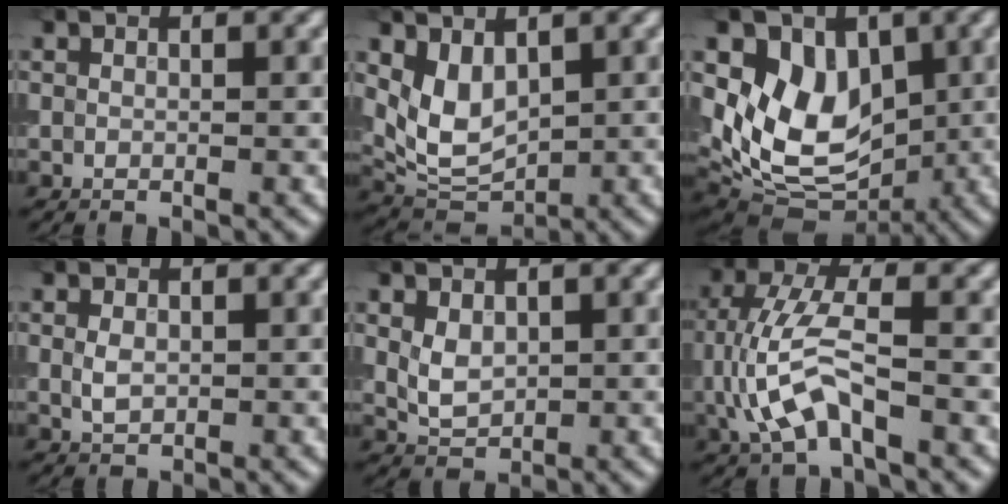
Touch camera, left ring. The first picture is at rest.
{"total": 4.2, "force": [1.1, 2.7, 3.1], "torque": [-0.059, -0.010, 0.030]}
{"total": 7.8, "force": [1.1, 5.8, 5.2], "torque": [-0.091, -0.017, 0.015]}
{"total": 1.6, "force": [0.1, 1.1, 1.1], "torque": [-0.025, -0.001, 0.003]}
{"total": 2.6, "force": [0.4, 1.9, 1.8], "torque": [-0.037, -0.002, 0.011]}
{"total": 6.3, "force": [-1.0, 2.7, 5.6], "torque": [-0.123, 0.008, -0.021]}